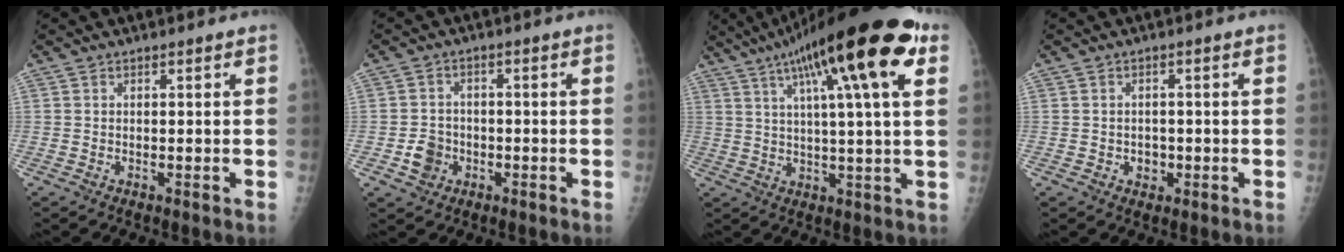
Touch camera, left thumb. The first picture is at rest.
{"total": 4.6, "force": [-1.8, 3.9, 1.6], "torque": [-0.009, 0.012, -0.027]}
{"total": 22.1, "force": [10.0, 4.3, 19.2], "torque": [-0.302, 0.008, 0.149]}
{"total": 2.2, "force": [-0.7, 1.9, 0.8], "torque": [0.002, 0.005, -0.006]}